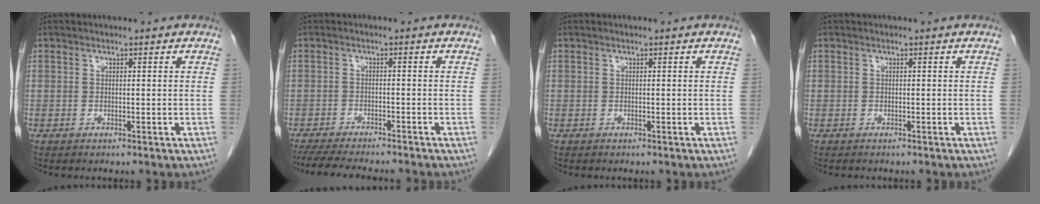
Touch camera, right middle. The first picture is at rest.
{"total": 12.4, "force": [-11.0, 1.5, 5.5], "torque": [-0.082, -0.019, -0.155]}
{"total": 0.0}
{"total": 0.5, "force": [-0.4, 0.3, -0.1], "torque": [-0.001, 0.002, -0.008]}